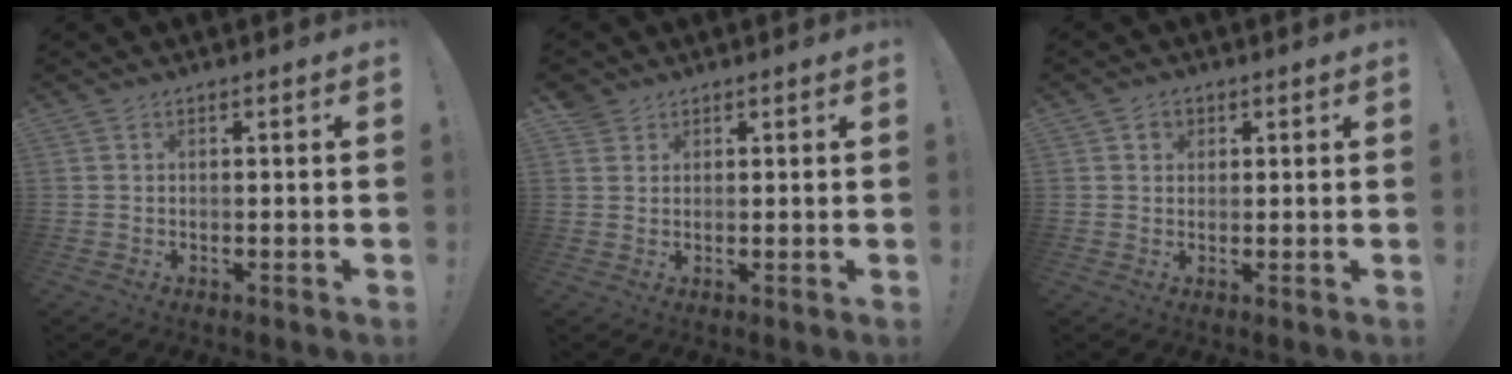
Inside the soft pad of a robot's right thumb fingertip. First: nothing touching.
{"total": 2.8, "force": [2.1, 1.9, 0.2], "torque": [0.000, -0.014, 0.039]}
{"total": 2.5, "force": [1.2, 2.0, 0.7], "torque": [-0.001, -0.004, 0.020]}